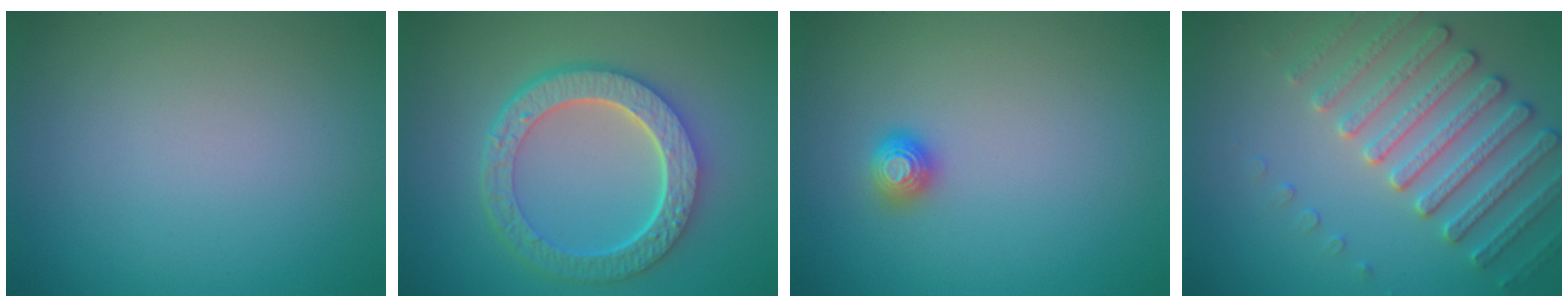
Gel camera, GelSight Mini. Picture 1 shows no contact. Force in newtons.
{"total": 7.0, "press": 5.3, "slide": 4.5}
{"total": 1.1, "press": 1.1, "slide": 0.1}
{"total": 4.5, "press": 4.4, "slide": 0.8}